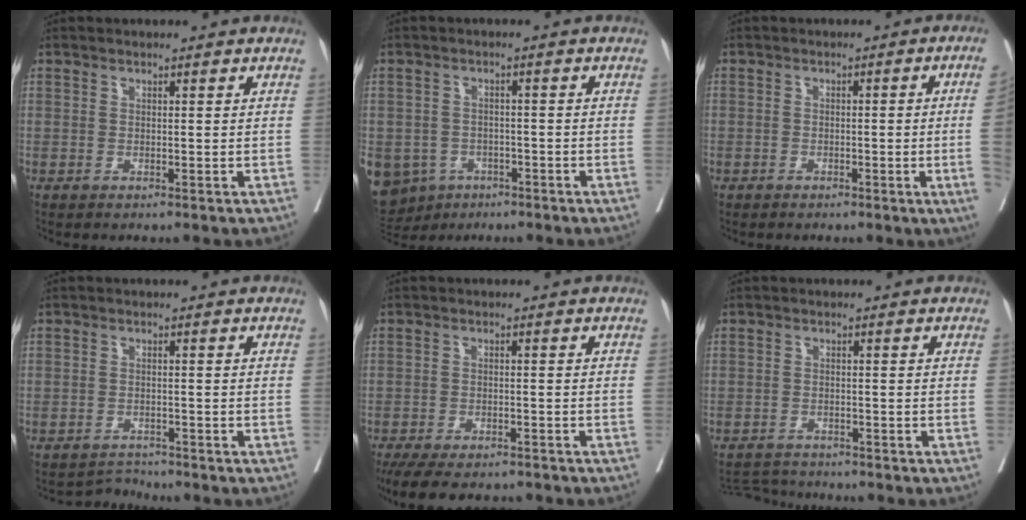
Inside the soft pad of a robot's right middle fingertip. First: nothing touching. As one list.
[{"total": 11.7, "force": [-6.3, 9.3, 3.5], "torque": [-0.110, -0.004, -0.084]}, {"total": 5.0, "force": [-1.0, -1.0, 4.8], "torque": [-0.059, -0.002, -0.015]}, {"total": 2.0, "force": [-1.6, -0.3, -1.2], "torque": [0.020, -0.008, -0.025]}, {"total": 11.7, "force": [-9.9, 3.6, 5.1], "torque": [-0.097, -0.011, -0.136]}, {"total": 4.1, "force": [-4.1, 0.1, 0.1], "torque": [-0.003, -0.013, -0.069]}]